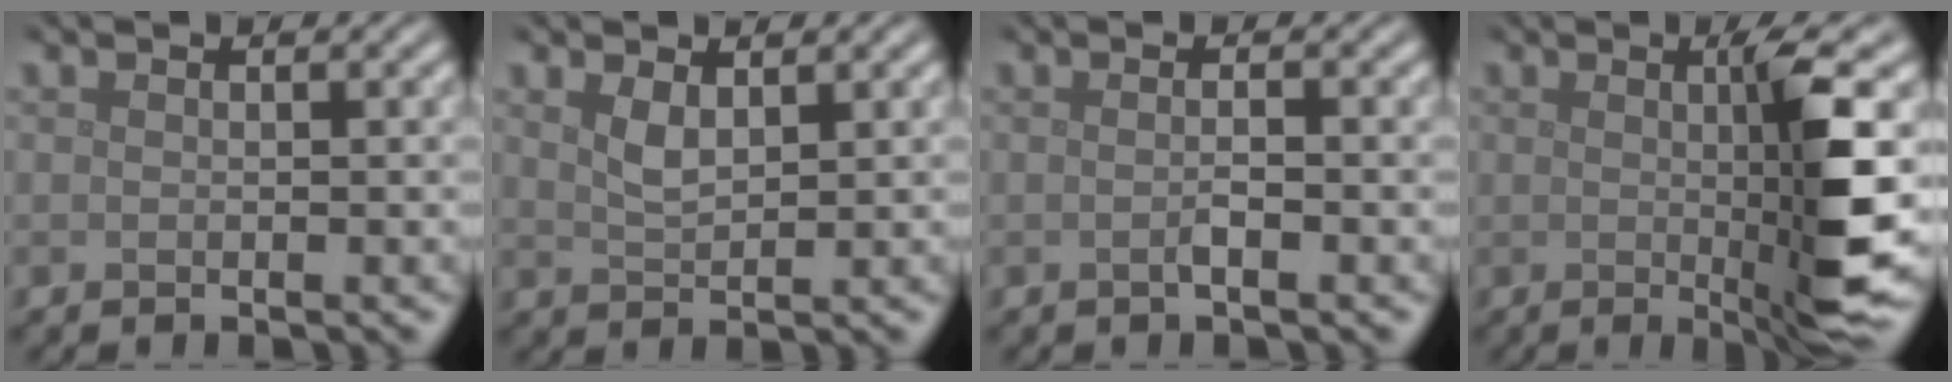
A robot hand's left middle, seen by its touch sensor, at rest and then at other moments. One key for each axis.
{"total": 1.7, "fx": 1.0, "fy": 0.6, "fz": 1.2, "tx": -0.028, "ty": -0.001, "tz": 0.024}
{"total": 1.3, "fx": -0.2, "fy": 0.2, "fz": 1.2, "tx": -0.019, "ty": 0.002, "tz": -0.007}
{"total": 7.5, "fx": 0.0, "fy": 0.7, "fz": 7.5, "tx": -0.122, "ty": -0.006, "tz": 0.010}